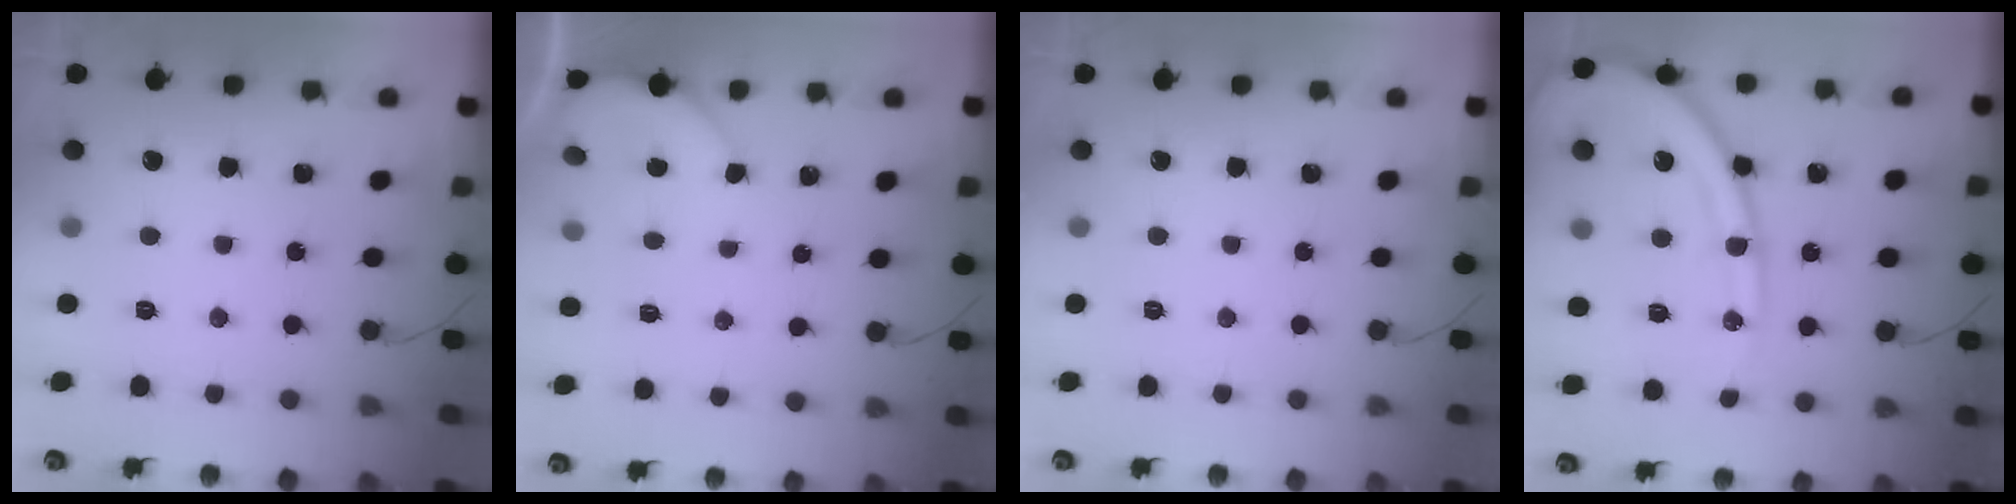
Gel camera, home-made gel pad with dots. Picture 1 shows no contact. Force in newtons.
{"total": 2.3, "press": 2.3, "slide": 0.3}
{"total": 0.0}
{"total": 17.8, "press": 17.7, "slide": 2.3}